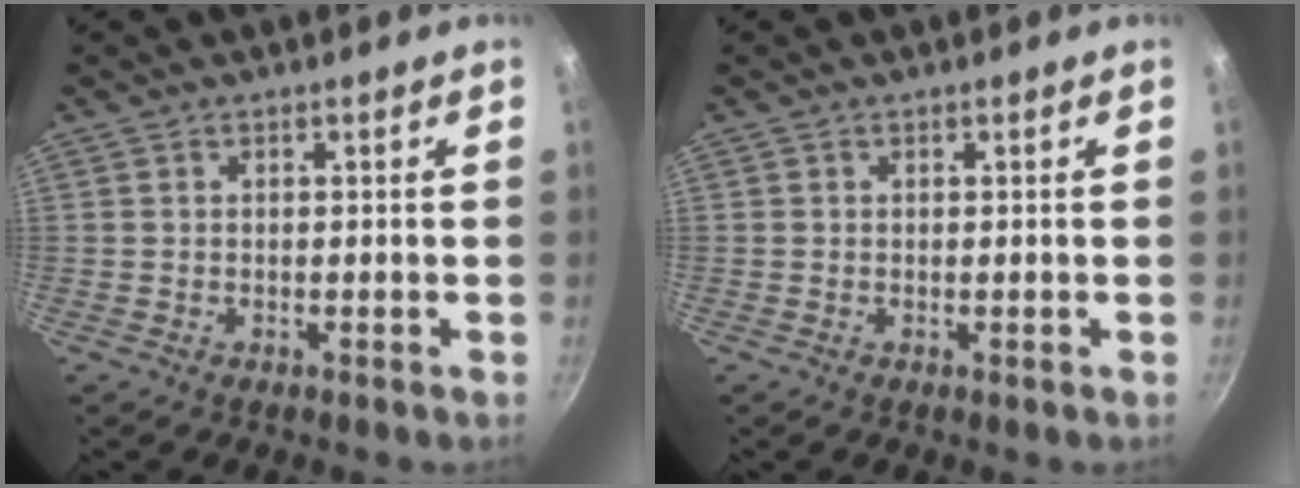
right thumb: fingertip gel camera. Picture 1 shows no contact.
{"total": 0.0}